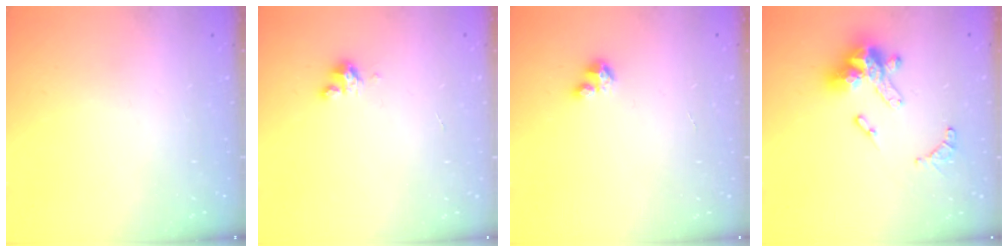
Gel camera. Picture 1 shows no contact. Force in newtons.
{"total": 2.8, "press": 2.8, "slide": 0.2}
{"total": 2.8, "press": 2.8, "slide": 0.2}
{"total": 15.9, "press": 15.8, "slide": 2.0}